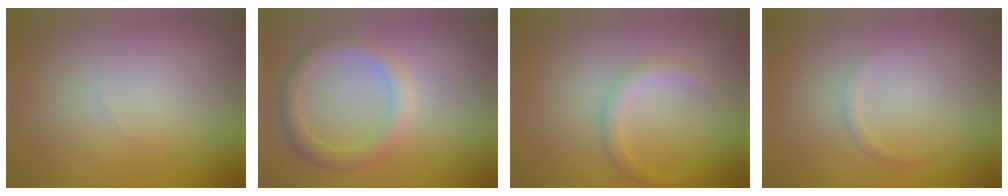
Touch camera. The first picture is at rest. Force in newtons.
{"total": 2.2, "press": 2.2, "slide": 0.1}
{"total": 1.4, "press": 1.4, "slide": 0.1}
{"total": 0.6, "press": 0.6, "slide": 0.0}